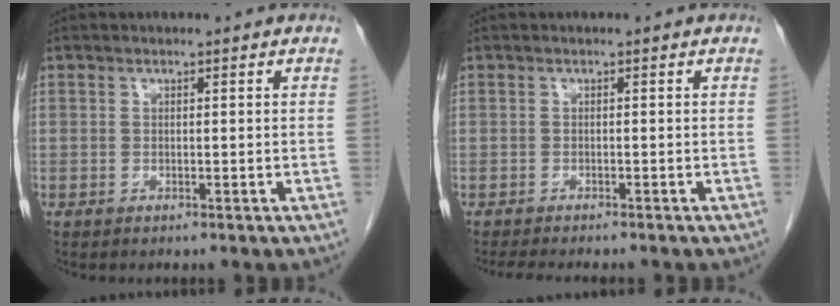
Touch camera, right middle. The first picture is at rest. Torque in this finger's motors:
{"motor_torque": [0.11, -0.07, 0.01, 0.01]}